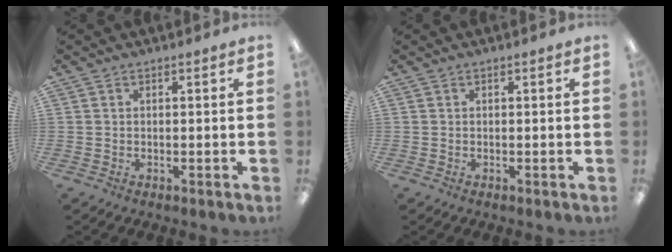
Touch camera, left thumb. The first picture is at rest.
{"total": 0.0}